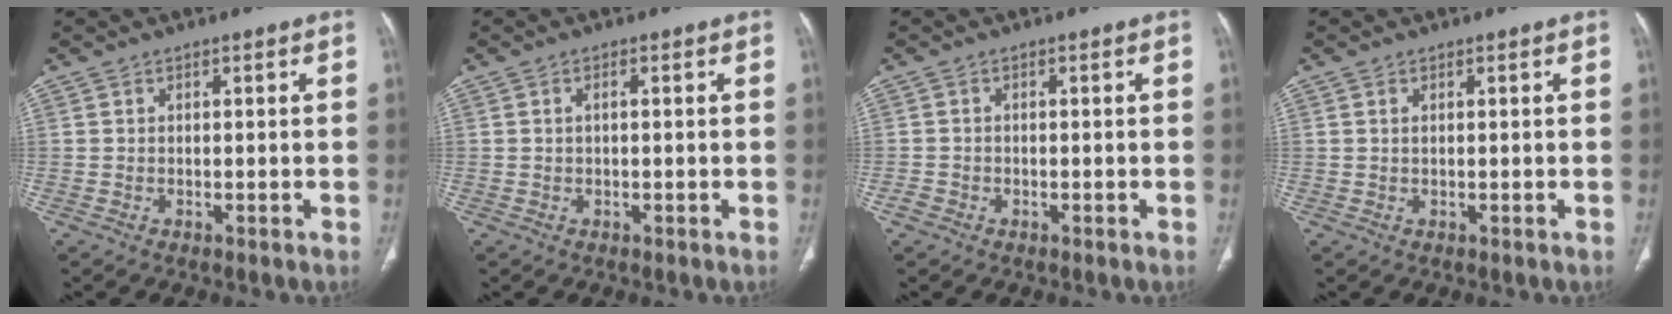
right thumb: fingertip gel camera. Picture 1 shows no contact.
{"total": 1.1, "force": [0.1, 0.4, 1.0], "torque": [-0.022, 0.002, 0.002]}
{"total": 1.4, "force": [-0.8, 1.2, 0.4], "torque": [-0.006, 0.004, -0.017]}
{"total": 0.7, "force": [0.3, 0.3, 0.6], "torque": [-0.013, 0.003, 0.006]}